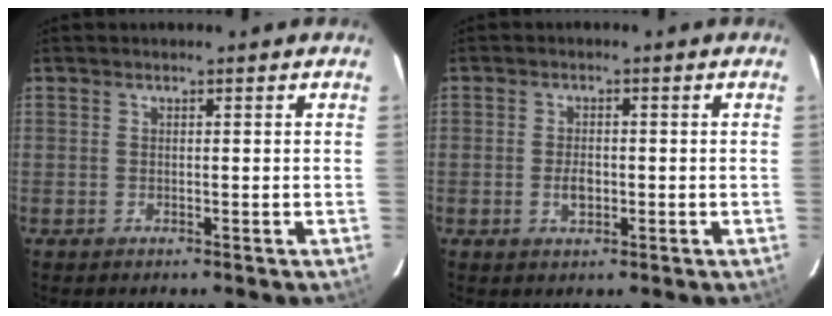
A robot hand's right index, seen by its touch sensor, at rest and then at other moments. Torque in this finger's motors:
{"motor_torque": [0.65, 0.03, 0.06, 0.02]}